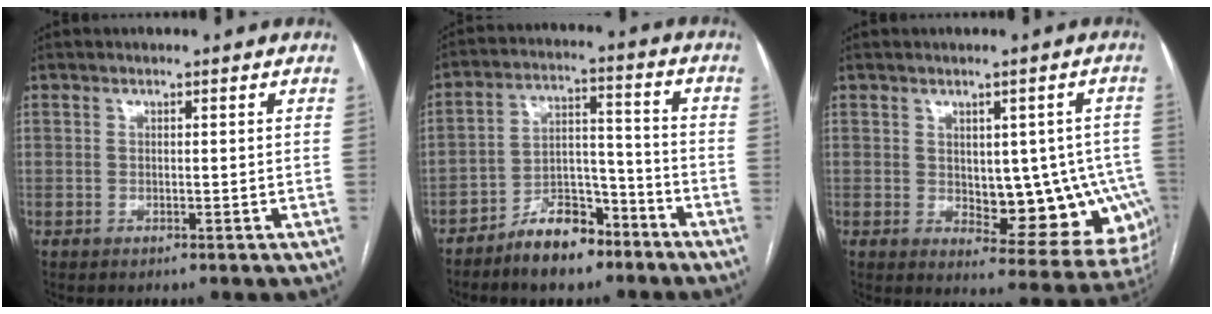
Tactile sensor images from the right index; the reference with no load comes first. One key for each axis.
{"total": 9.4, "fx": -6.9, "fy": 4.0, "fz": 5.0, "tx": -0.083, "ty": 0.018, "tz": -0.122}
{"total": 13.1, "fx": -1.3, "fy": 6.7, "fz": 11.2, "tx": -0.101, "ty": 0.012, "tz": 0.001}